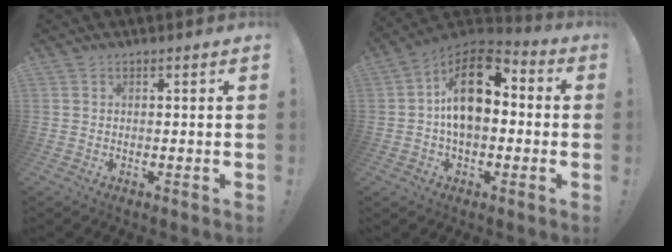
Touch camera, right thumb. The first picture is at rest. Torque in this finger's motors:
{"motor_torque": [0.56, 0.53, 0.19, -0.01, 0.30]}